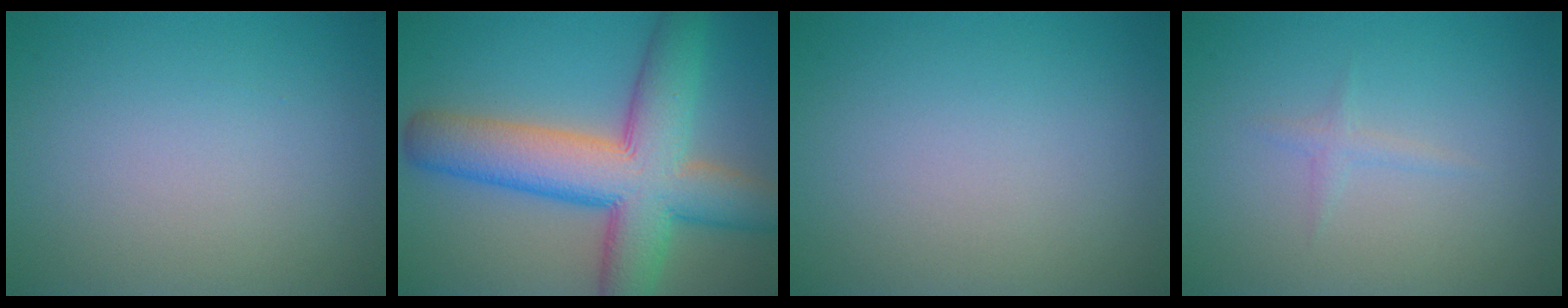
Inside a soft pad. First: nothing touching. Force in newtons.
{"total": 11.3, "press": 11.2, "slide": 0.5}
{"total": 0.0}
{"total": 0.8, "press": 0.8, "slide": 0.1}